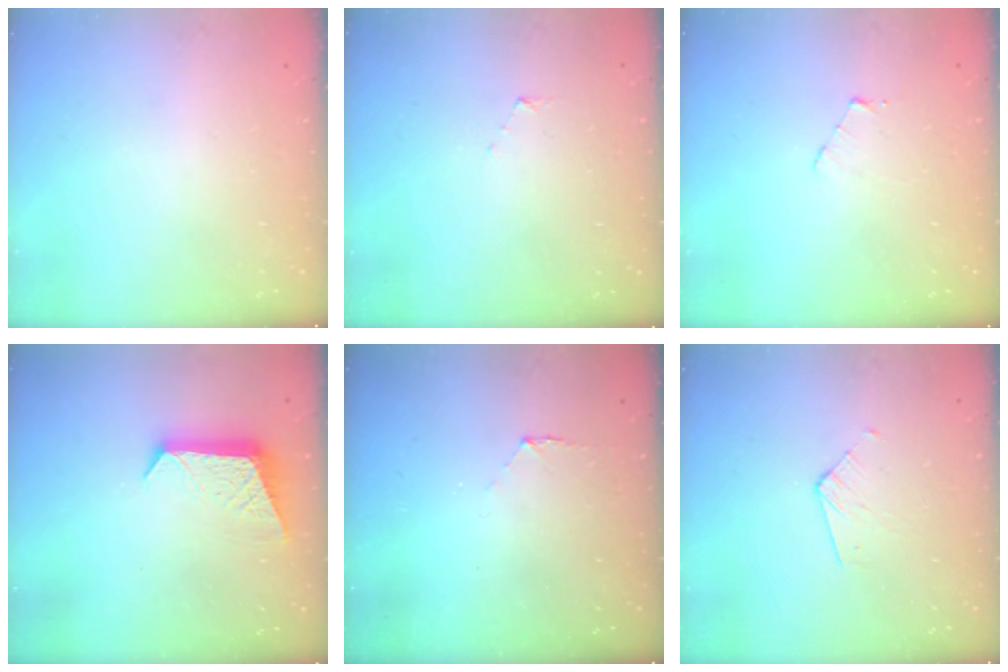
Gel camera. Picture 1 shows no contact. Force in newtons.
{"total": 2.9, "press": 2.8, "slide": 0.3}
{"total": 3.8, "press": 3.8, "slide": 0.3}
{"total": 9.3, "press": 9.2, "slide": 0.8}
{"total": 3.9, "press": 3.9, "slide": 0.4}
{"total": 3.8, "press": 3.8, "slide": 0.3}